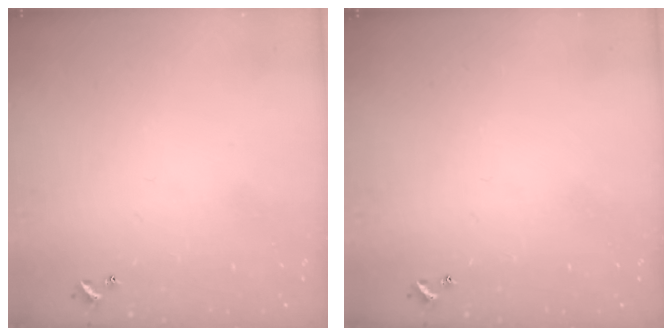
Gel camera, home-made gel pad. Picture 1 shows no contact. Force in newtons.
{"total": 0.0}